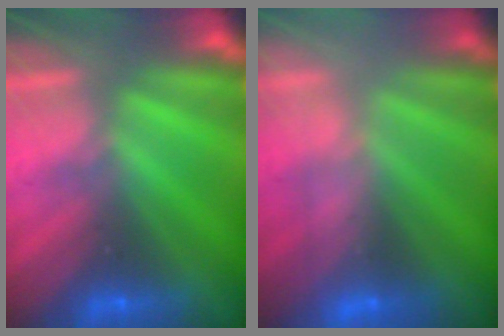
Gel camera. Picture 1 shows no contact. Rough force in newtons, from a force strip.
{"total": 2.4}